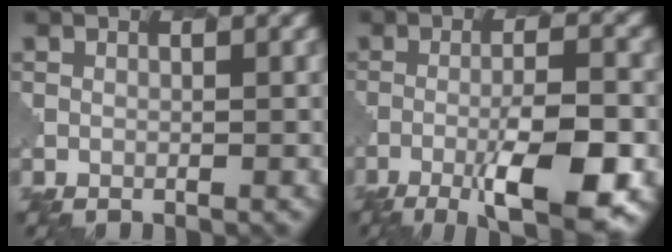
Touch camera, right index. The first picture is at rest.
{"total": 8.2, "force": [-4.0, 2.0, 6.9], "torque": [-0.114, -0.002, -0.063]}